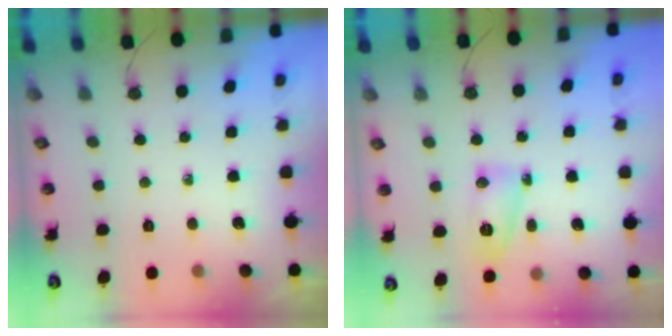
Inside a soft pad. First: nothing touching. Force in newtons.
{"total": 6.0, "press": 5.8, "slide": 1.2}